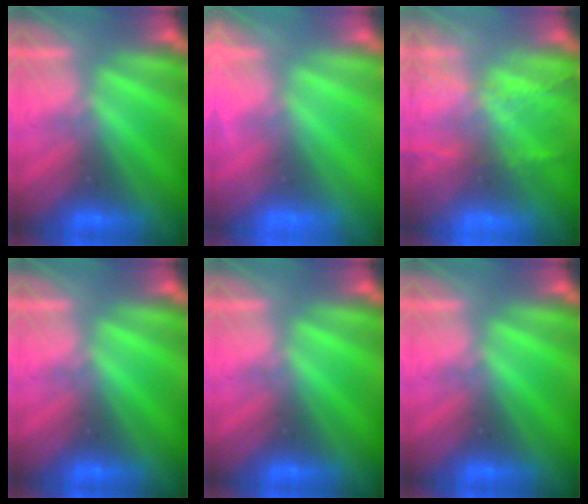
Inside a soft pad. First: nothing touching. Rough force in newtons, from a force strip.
{"total": 7.4}
{"total": 8.9}
{"total": 0.0}
{"total": 0.0}
{"total": 0.0}